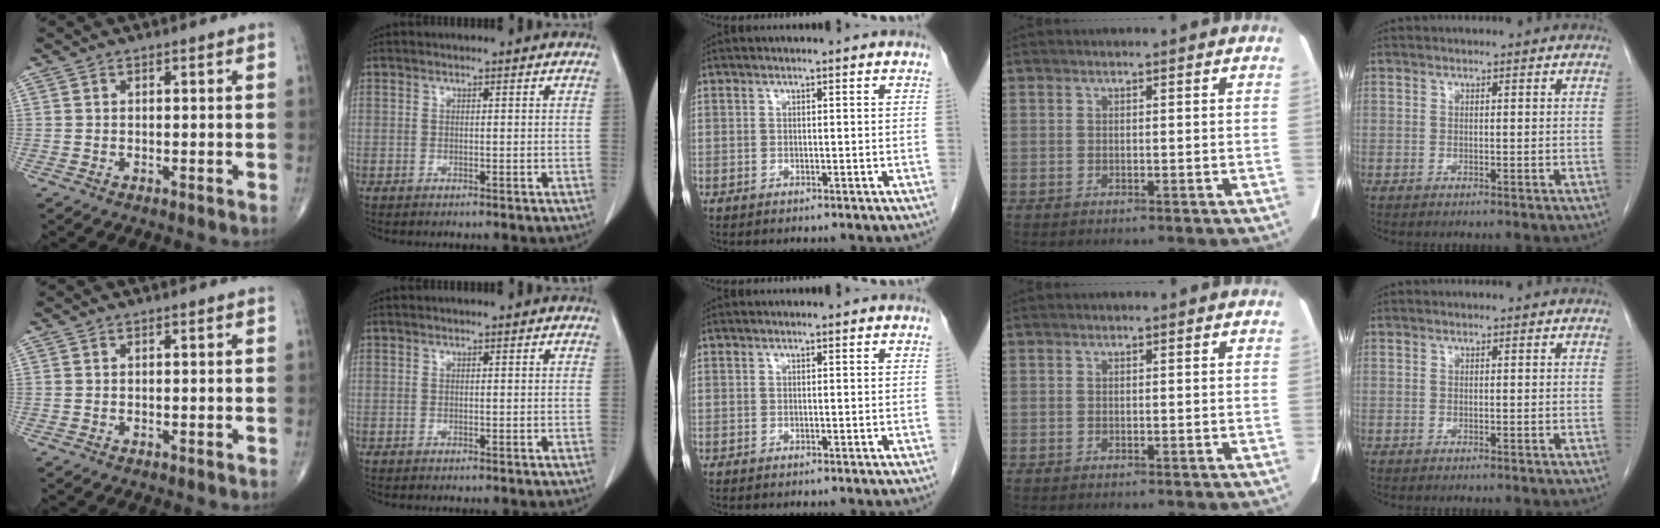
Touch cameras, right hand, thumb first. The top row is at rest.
{}